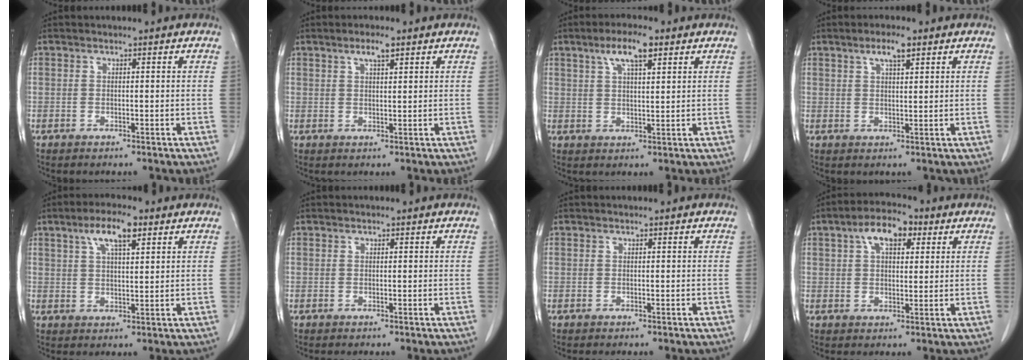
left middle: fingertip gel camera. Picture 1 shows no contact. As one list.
[{"total": 2.7, "force": [1.7, 0.5, 2.0], "torque": [-0.040, 0.003, 0.031]}, {"total": 6.1, "force": [3.5, 1.3, 4.8], "torque": [-0.094, 0.009, 0.061]}, {"total": 3.6, "force": [2.3, 0.8, 2.7], "torque": [-0.054, 0.005, 0.040]}, {"total": 6.6, "force": [3.6, 1.6, 5.2], "torque": [-0.101, 0.010, 0.063]}, {"total": 0.0}, {"total": 0.0}, {"total": 7.1, "force": [3.2, 3.3, 5.4], "torque": [-0.095, 0.022, 0.051]}]